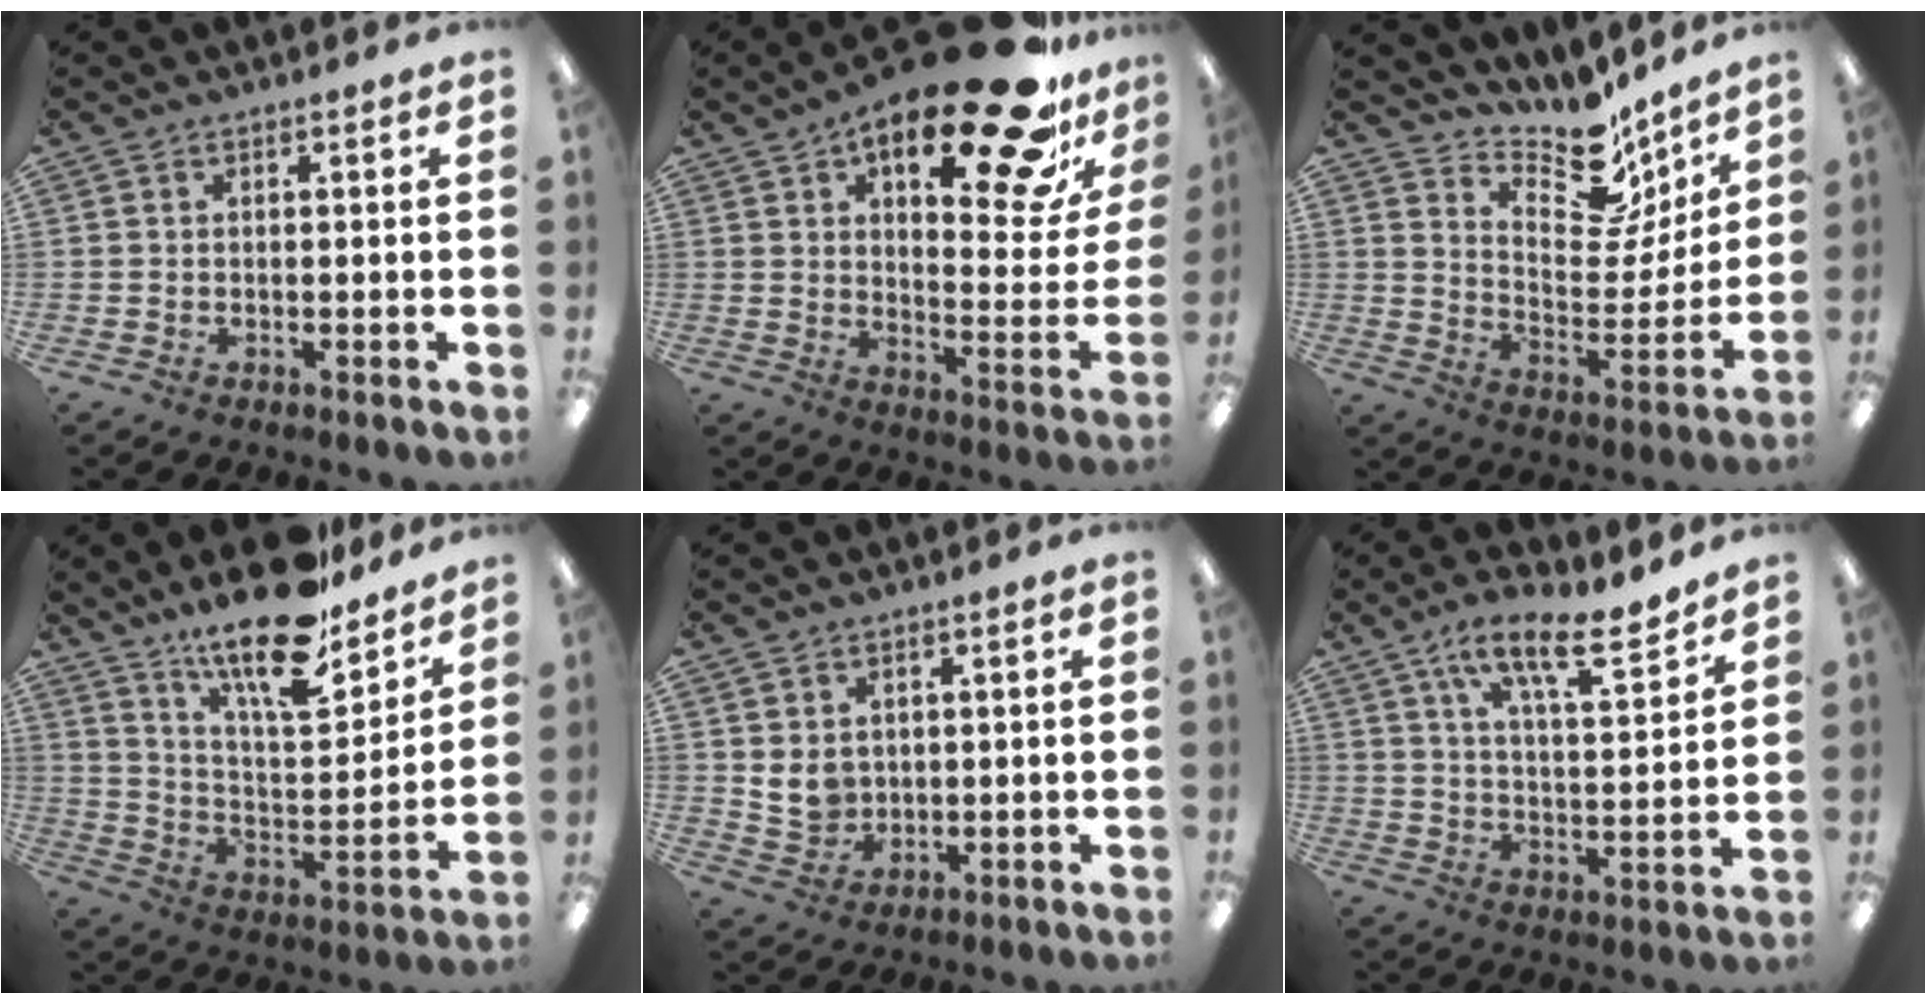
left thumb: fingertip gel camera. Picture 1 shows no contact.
{"total": 26.5, "force": [17.8, 9.1, 17.3], "torque": [-0.229, -0.109, 0.279]}
{"total": 13.9, "force": [12.1, 5.0, 4.7], "torque": [-0.073, -0.113, 0.209]}
{"total": 19.2, "force": [15.2, 5.5, 10.4], "torque": [-0.179, -0.105, 0.258]}
{"total": 5.6, "force": [2.4, 4.5, 2.3], "torque": [-0.044, -0.008, 0.046]}
{"total": 13.0, "force": [9.5, 3.8, 8.0], "torque": [-0.122, -0.052, 0.161]}